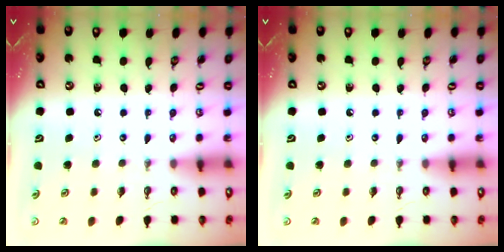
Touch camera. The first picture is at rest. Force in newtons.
{"total": 0.0}